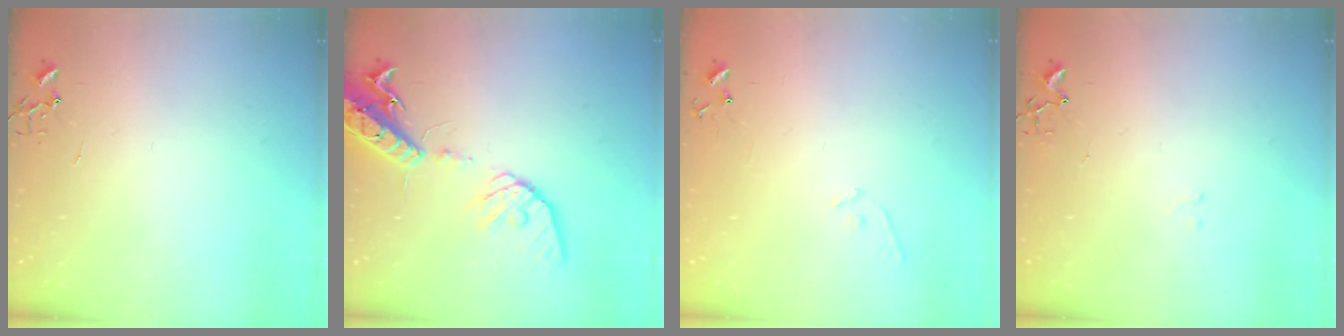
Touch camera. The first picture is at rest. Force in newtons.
{"total": 17.5, "press": 17.1, "slide": 3.5}
{"total": 5.3, "press": 5.3, "slide": 0.4}
{"total": 8.6, "press": 8.5, "slide": 0.7}